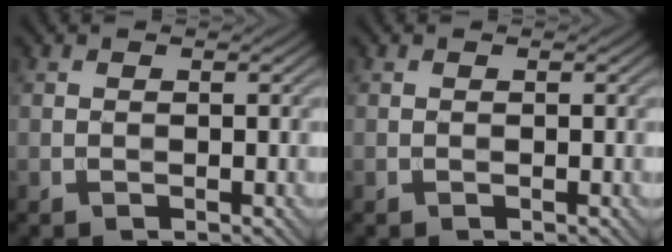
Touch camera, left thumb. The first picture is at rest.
{"total": 0.0}